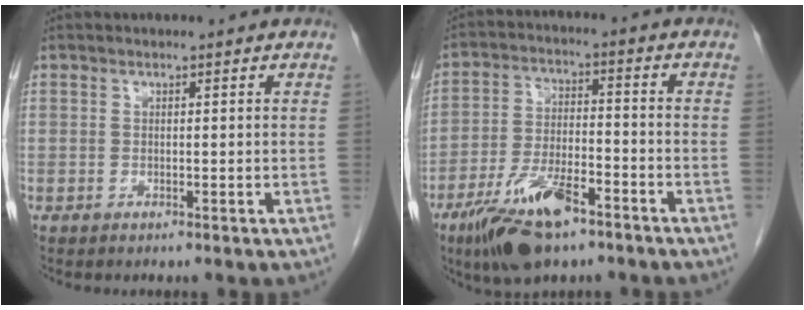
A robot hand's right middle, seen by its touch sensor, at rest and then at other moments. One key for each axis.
{"total": 12.0, "fx": -7.7, "fy": 3.7, "fz": 8.5, "tx": -0.166, "ty": -0.012, "tz": -0.135}